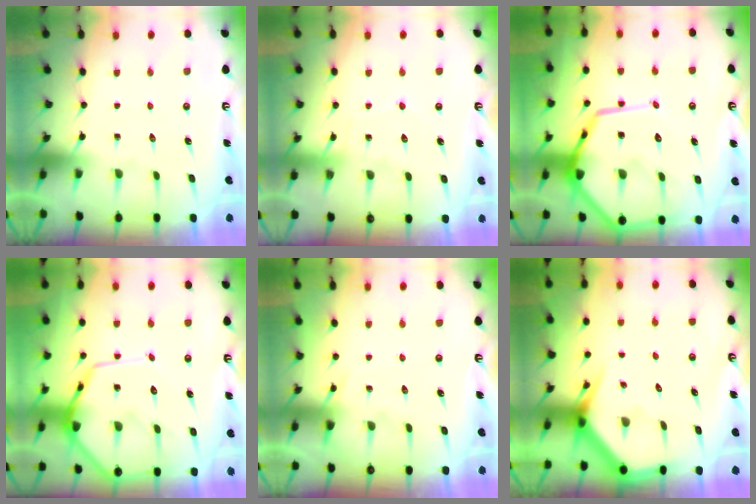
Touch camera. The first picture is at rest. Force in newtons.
{"total": 6.1, "press": 6.1, "slide": 0.6}
{"total": 17.4, "press": 17.3, "slide": 1.6}
{"total": 11.8, "press": 11.7, "slide": 1.2}
{"total": 6.4, "press": 6.4, "slide": 0.8}
{"total": 3.5, "press": 3.5, "slide": 0.2}